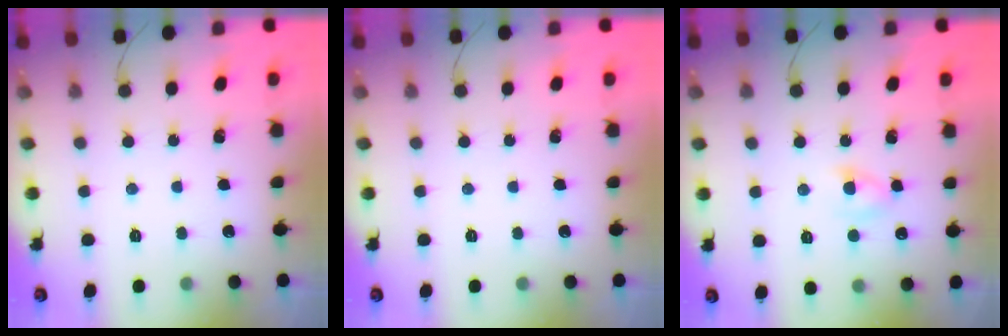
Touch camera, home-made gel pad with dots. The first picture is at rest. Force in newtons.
{"total": 0.0}
{"total": 2.7, "press": 2.4, "slide": 1.2}